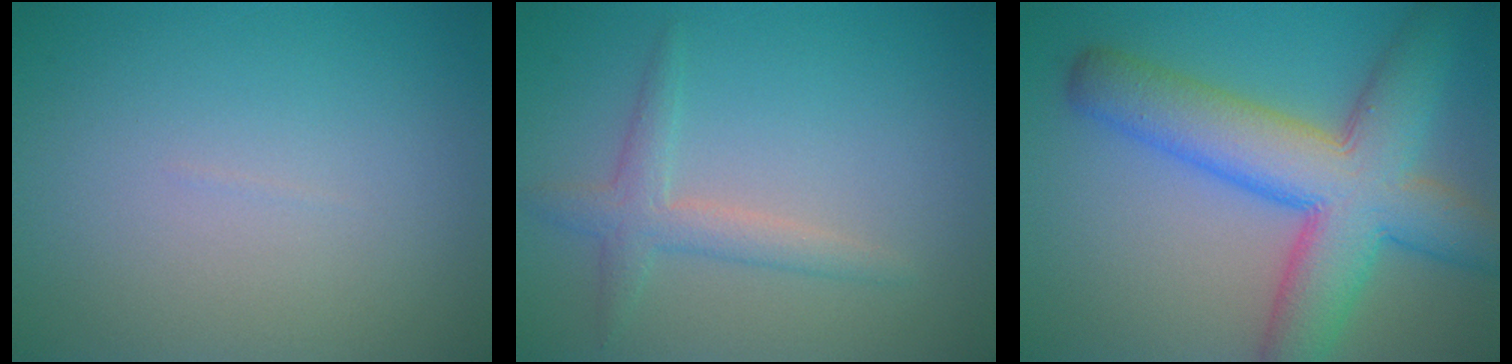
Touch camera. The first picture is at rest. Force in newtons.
{"total": 2.4, "press": 2.4, "slide": 0.1}
{"total": 9.9, "press": 9.9, "slide": 0.4}